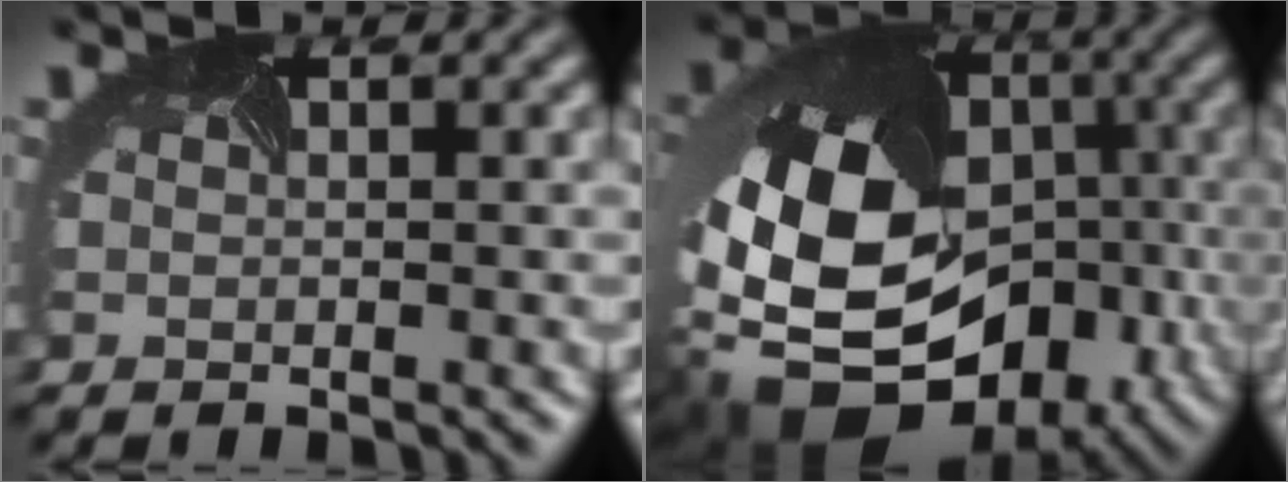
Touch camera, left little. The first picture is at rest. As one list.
[{"total": 19.7, "force": [-4.6, 14.3, 12.6], "torque": [-0.222, -0.033, -0.062]}]